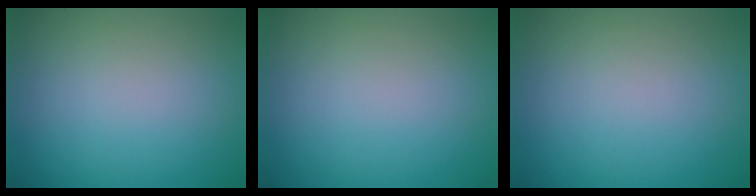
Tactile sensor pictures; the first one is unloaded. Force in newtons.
{"total": 0.0}
{"total": 0.0}